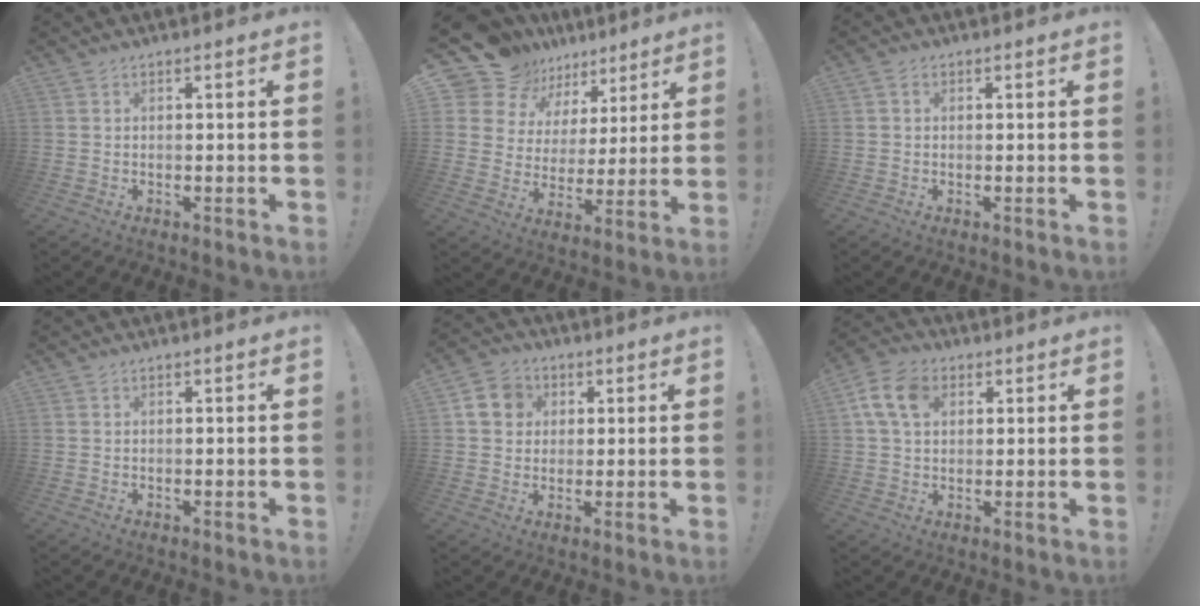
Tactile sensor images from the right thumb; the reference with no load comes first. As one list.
[{"total": 13.5, "force": [10.4, 8.1, 3.1], "torque": [-0.068, -0.076, 0.197]}, {"total": 0.9, "force": [0.1, 0.8, 0.5], "torque": [-0.014, 0.005, 0.002]}, {"total": 0.0}, {"total": 9.1, "force": [2.5, 7.9, 3.6], "torque": [-0.058, 0.001, 0.055]}, {"total": 10.3, "force": [3.2, 7.1, 6.8], "torque": [-0.129, 0.013, 0.066]}]